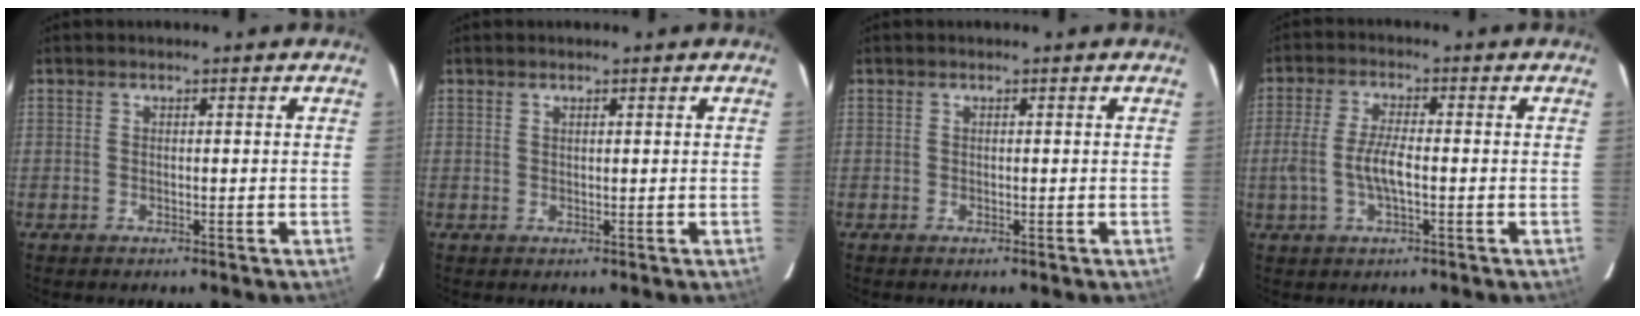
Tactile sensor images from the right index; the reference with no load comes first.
{"total": 0.6, "force": [0.5, 0.2, 0.2], "torque": [-0.004, 0.002, 0.009]}
{"total": 0.0}
{"total": 6.3, "force": [-1.3, 1.8, 5.9], "torque": [-0.123, 0.001, -0.024]}